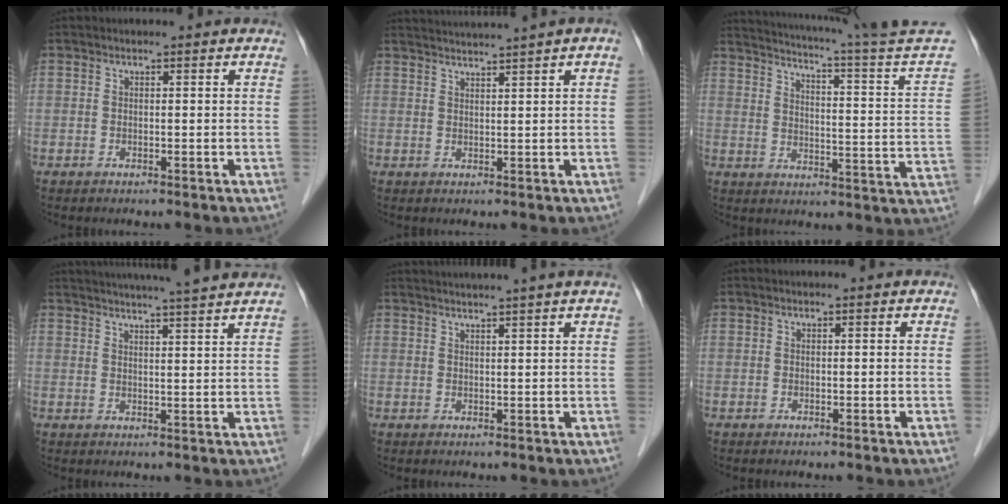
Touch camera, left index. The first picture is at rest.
{"total": 5.6, "force": [4.8, -1.6, 2.3], "torque": [-0.034, 0.015, 0.077]}
{"total": 18.5, "force": [15.9, -3.2, 8.9], "torque": [-0.154, -0.081, 0.192]}
{"total": 15.1, "force": [13.7, -1.0, 6.4], "torque": [-0.108, -0.004, 0.174]}
{"total": 8.0, "force": [7.0, -1.9, 3.2], "torque": [-0.036, 0.013, 0.084]}
{"total": 0.0}